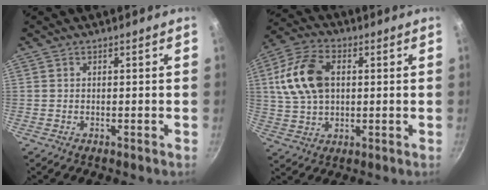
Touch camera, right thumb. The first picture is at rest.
{"total": 13.8, "force": [2.4, 9.1, 10.1], "torque": [-0.182, 0.010, 0.039]}